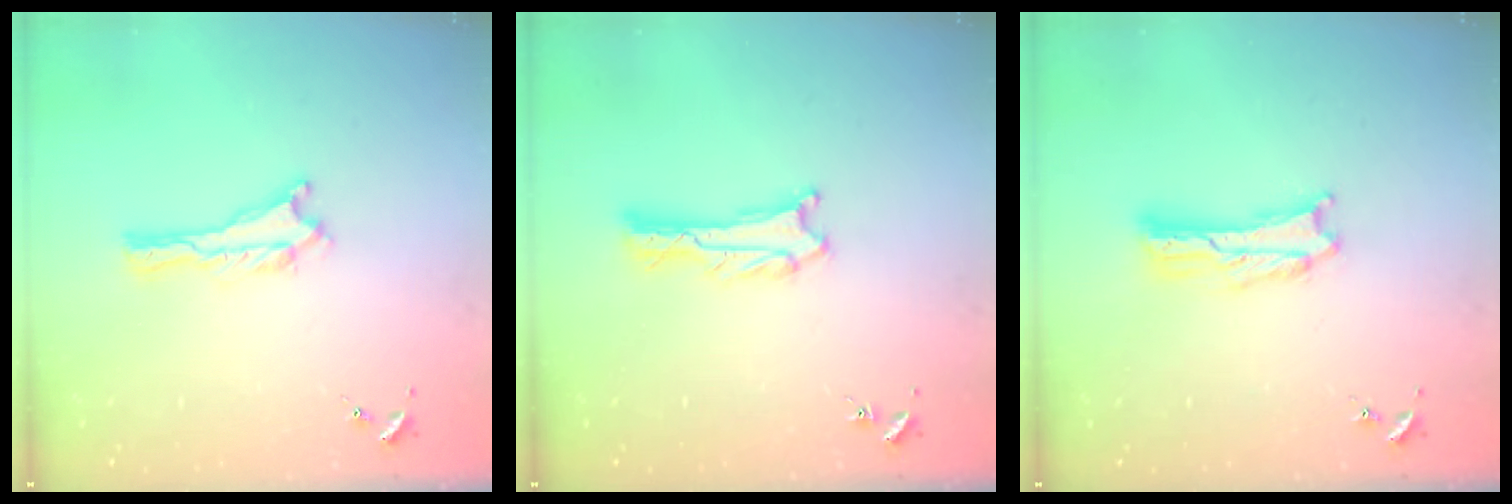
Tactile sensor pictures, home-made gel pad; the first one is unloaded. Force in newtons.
{"total": 1.4, "press": 1.4, "slide": 0.0}
{"total": 3.4, "press": 3.4, "slide": 0.4}